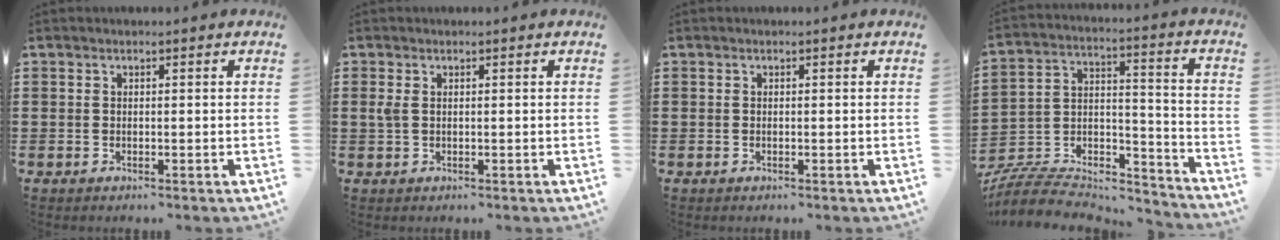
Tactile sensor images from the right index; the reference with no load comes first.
{"total": 1.6, "force": [0.3, 0.7, 1.4], "torque": [-0.045, 0.000, 0.000]}
{"total": 0.0}
{"total": 7.9, "force": [-7.4, 2.4, 1.8], "torque": [-0.037, 0.005, -0.145]}